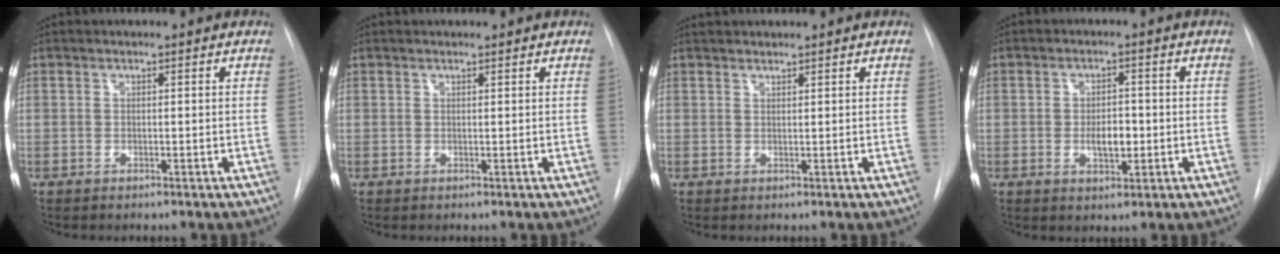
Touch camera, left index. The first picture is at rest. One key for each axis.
{"total": 1.2, "fx": 1.1, "fy": 0.2, "fz": 0.4, "tx": -0.007, "ty": 0.013, "tz": 0.016}
{"total": 2.5, "fx": 2.4, "fy": 0.4, "fz": 0.7, "tx": -0.006, "ty": 0.021, "tz": 0.041}
{"total": 4.1, "fx": -0.7, "fy": 1.9, "fz": 3.5, "tx": -0.055, "ty": -0.002, "tz": -0.008}